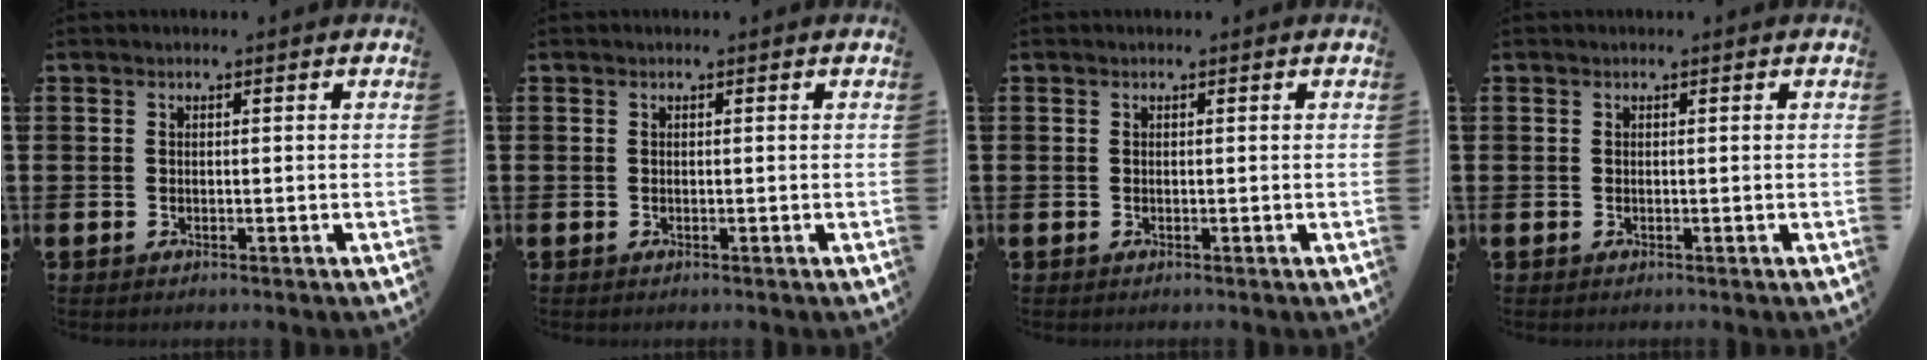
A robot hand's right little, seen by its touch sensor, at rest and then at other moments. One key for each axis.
{"total": 0.0}
{"total": 0.0}
{"total": 0.0}